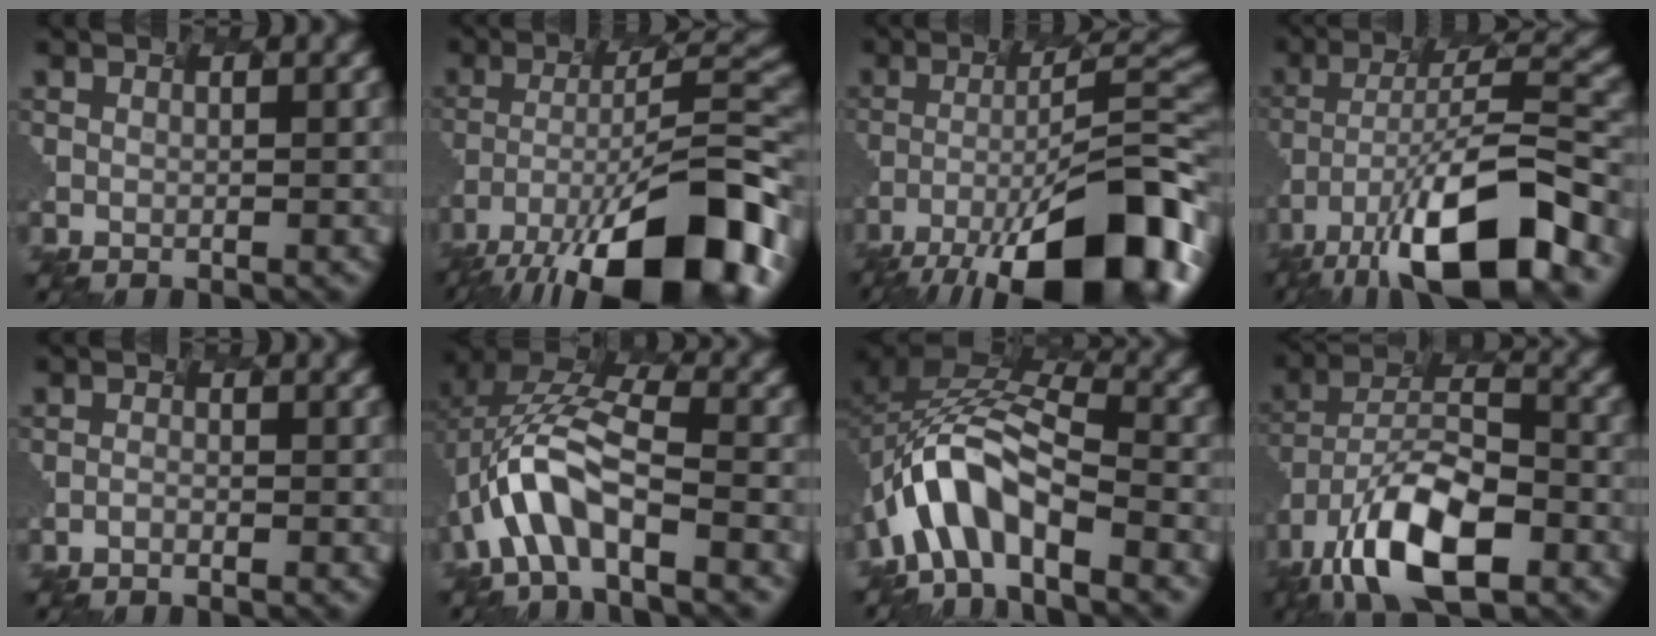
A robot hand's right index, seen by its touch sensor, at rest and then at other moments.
{"total": 15.9, "force": [-11.1, 3.9, 10.7], "torque": [-0.182, -0.004, -0.156]}
{"total": 15.1, "force": [-9.2, 3.7, 11.3], "torque": [-0.168, -0.005, -0.125]}
{"total": 13.1, "force": [-9.4, 2.7, 8.7], "torque": [-0.164, 0.002, -0.133]}
{"total": 1.2, "force": [-1.2, -0.2, 0.1], "torque": [0.007, -0.002, -0.013]}
{"total": 6.5, "force": [-3.8, 2.0, 4.9], "torque": [-0.132, 0.014, -0.046]}
{"total": 8.2, "force": [-5.7, 2.9, 5.1], "torque": [-0.122, 0.010, -0.076]}
{"total": 11.5, "force": [-8.5, 3.7, 6.8], "torque": [-0.149, -0.007, -0.128]}